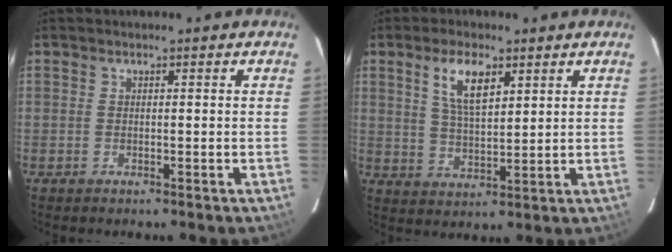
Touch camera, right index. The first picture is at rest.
{"total": 7.7, "force": [3.8, 3.0, 6.0], "torque": [-0.111, 0.006, 0.075]}